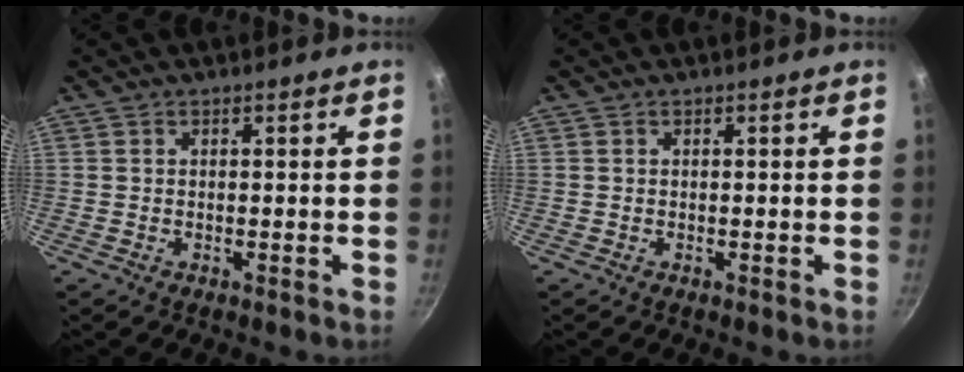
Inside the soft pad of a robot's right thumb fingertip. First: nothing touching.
{"total": 0.0}